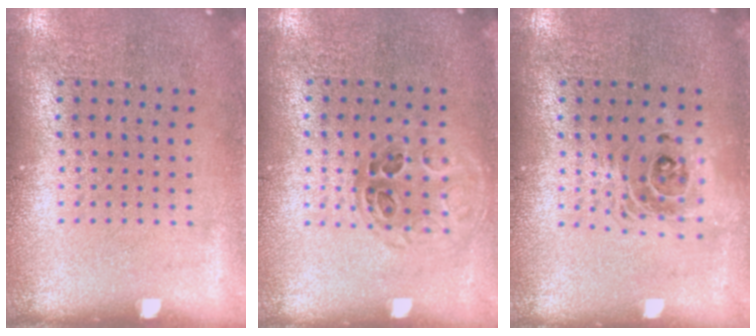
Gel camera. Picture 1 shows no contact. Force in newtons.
{"total": 1.0, "press": 0.9, "slide": 0.3}
{"total": 1.5, "press": 1.2, "slide": 0.9}